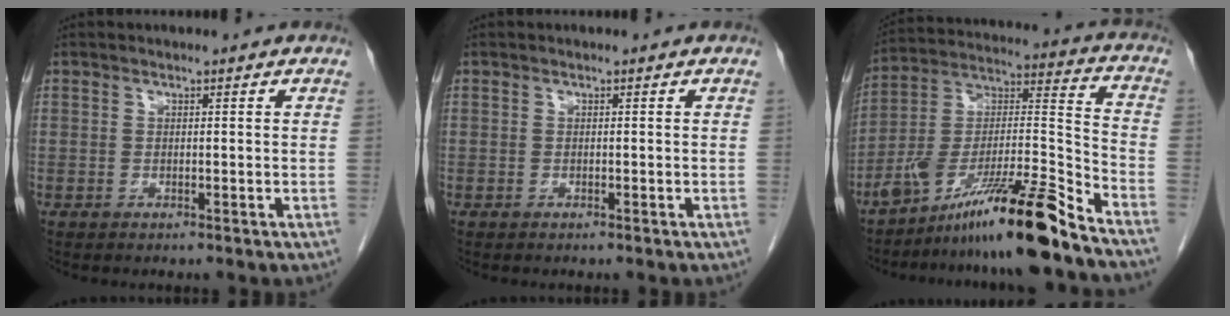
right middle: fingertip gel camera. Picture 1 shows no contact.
{"total": 0.0}
{"total": 17.8, "force": [-13.4, -0.5, 11.7], "torque": [-0.216, -0.004, -0.235]}